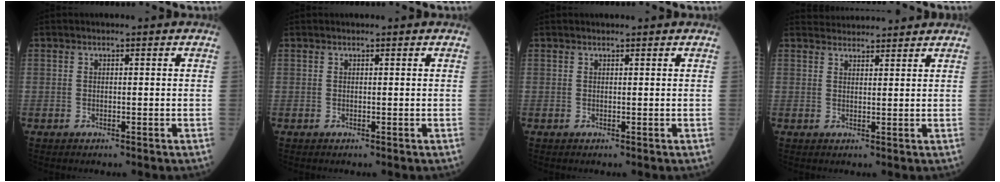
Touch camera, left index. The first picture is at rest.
{"total": 0.0}
{"total": 0.6, "force": [0.6, 0.1, 0.1], "torque": [-0.006, 0.004, 0.010]}
{"total": 5.6, "force": [5.5, 0.7, 0.5], "torque": [-0.010, 0.032, 0.079]}